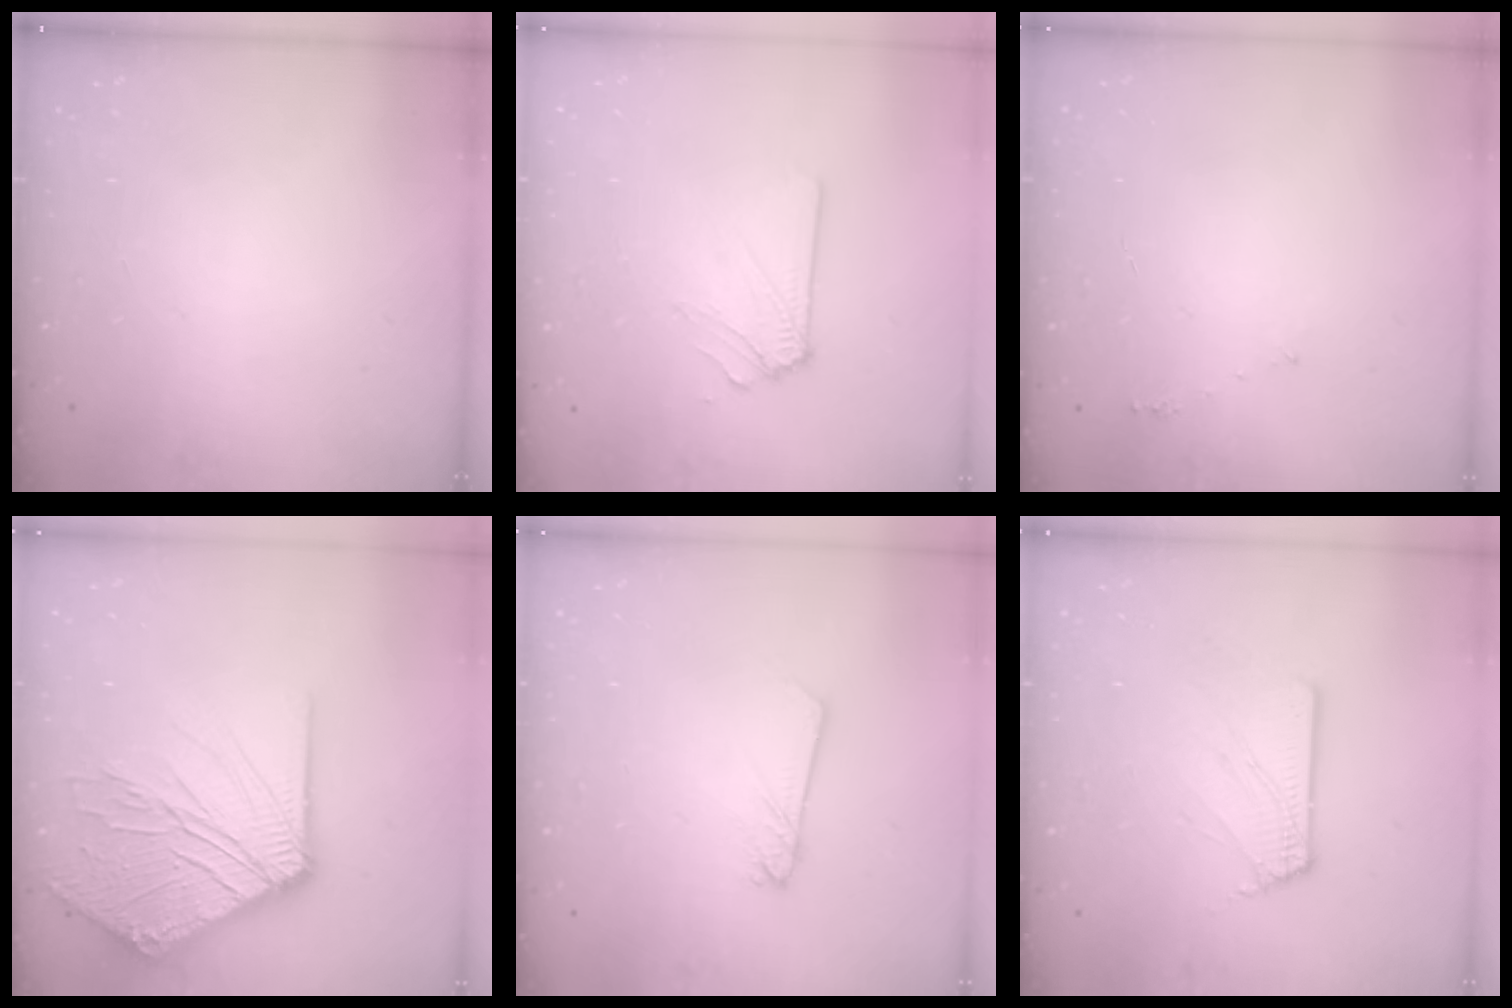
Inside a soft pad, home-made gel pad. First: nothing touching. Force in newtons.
{"total": 2.9, "press": 2.8, "slide": 0.5}
{"total": 3.2, "press": 3.2, "slide": 0.2}
{"total": 19.9, "press": 19.8, "slide": 2.6}
{"total": 2.2, "press": 2.2, "slide": 0.1}
{"total": 3.3, "press": 3.2, "slide": 0.3}